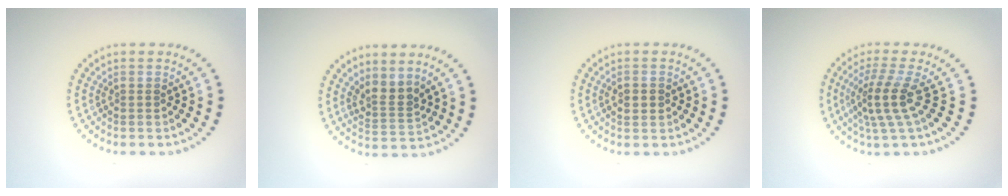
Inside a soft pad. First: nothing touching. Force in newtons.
{"total": 2.6, "press": 1.9, "slide": 1.7}
{"total": 2.2, "press": 2.2, "slide": 0.1}
{"total": 3.7, "press": 2.8, "slide": 2.4}